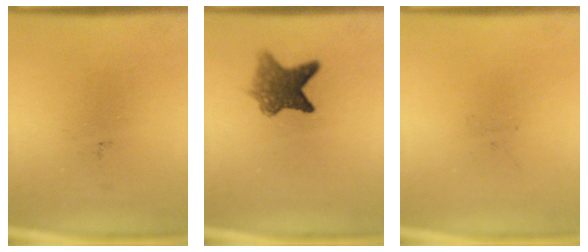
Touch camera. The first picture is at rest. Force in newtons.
{"total": 6.1}
{"total": 0.0}